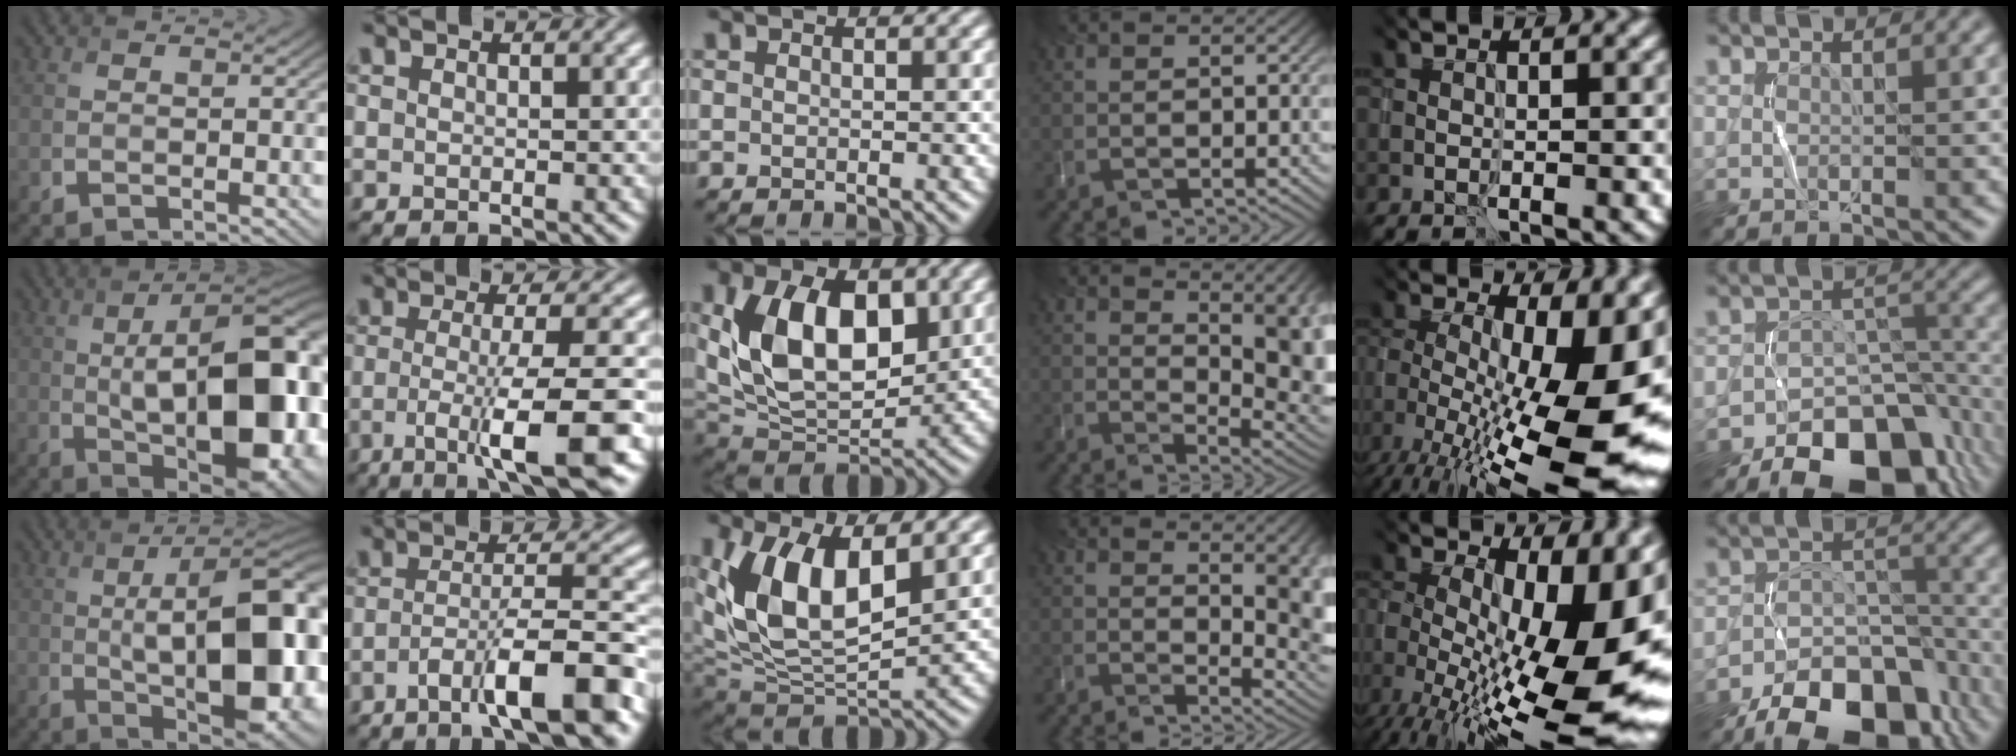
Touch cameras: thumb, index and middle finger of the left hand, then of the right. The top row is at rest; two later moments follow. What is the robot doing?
{"motion": "wrap", "object": "string"}